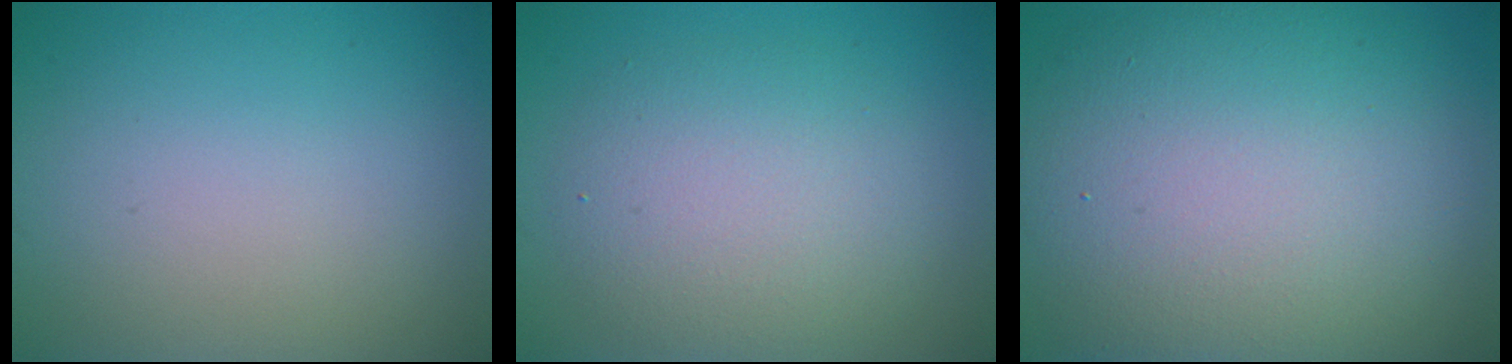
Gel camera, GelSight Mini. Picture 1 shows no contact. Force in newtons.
{"total": 5.1, "press": 5.0, "slide": 0.4}
{"total": 14.0, "press": 13.9, "slide": 0.9}